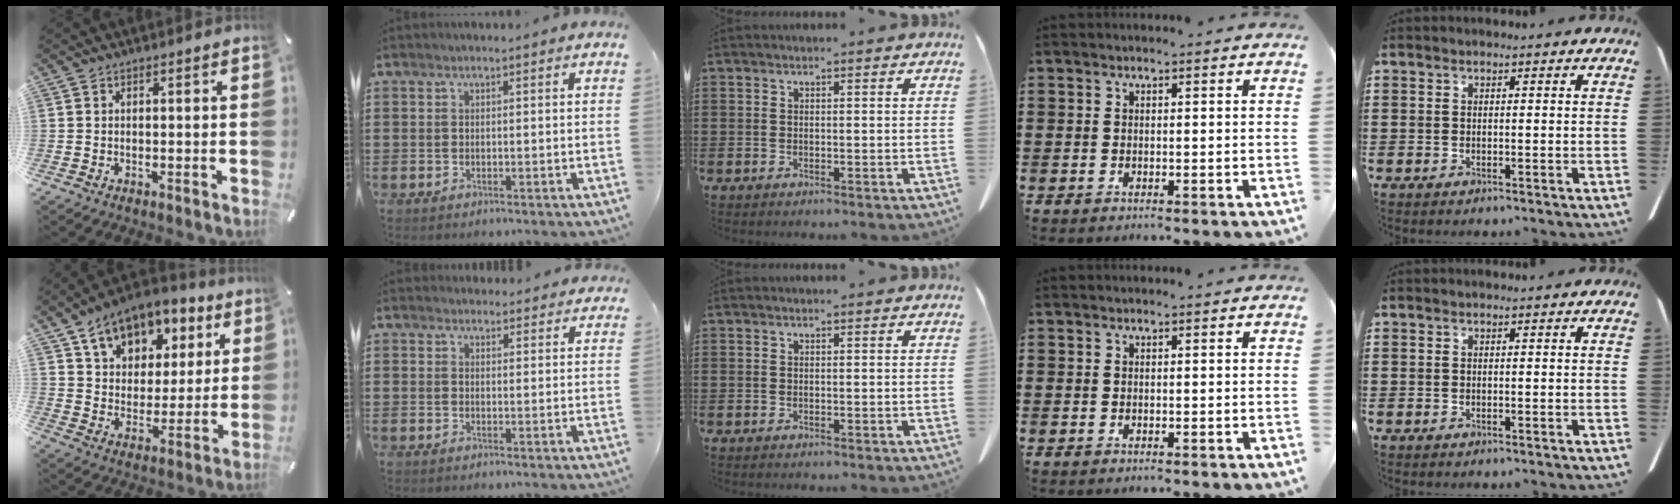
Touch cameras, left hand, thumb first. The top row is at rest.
{"thumb": {"total": 12.5, "force": [8.4, 8.3, 4.3], "torque": [-0.079, -0.047, 0.155]}, "index": {"total": 2.7, "force": [2.6, 0.6, 0.0], "torque": [0.000, -0.011, 0.048]}}